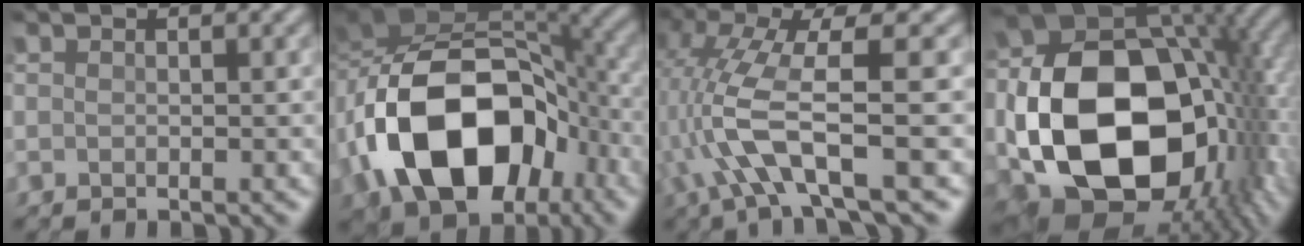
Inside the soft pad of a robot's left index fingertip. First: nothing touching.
{"total": 15.7, "force": [-4.5, 10.0, 11.2], "torque": [-0.216, -0.001, -0.078]}
{"total": 6.6, "force": [-1.9, 0.5, 6.3], "torque": [-0.151, 0.006, -0.039]}
{"total": 18.6, "force": [-2.0, 12.8, 13.4], "torque": [-0.275, -0.043, -0.004]}